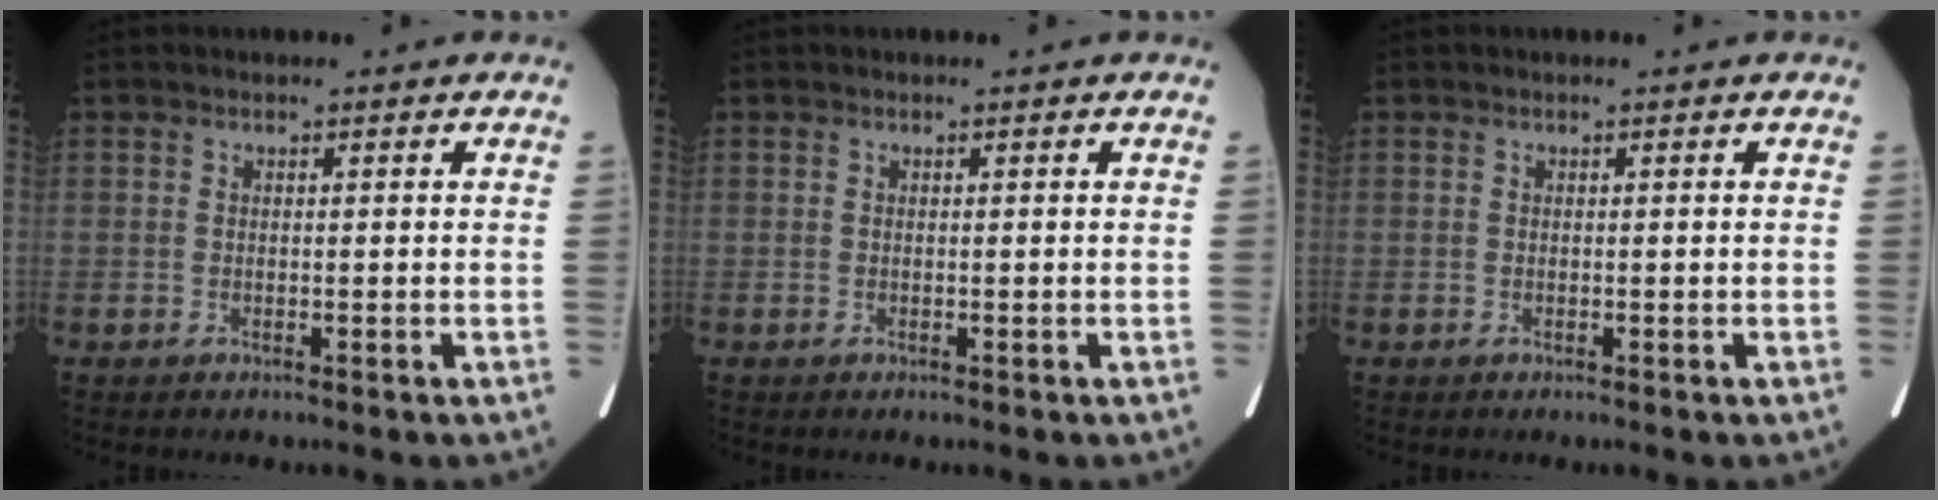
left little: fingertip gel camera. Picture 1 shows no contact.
{"total": 0.0}
{"total": 0.0}